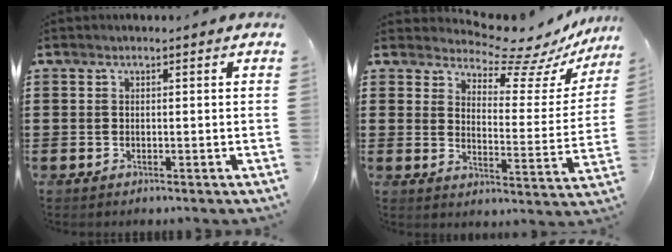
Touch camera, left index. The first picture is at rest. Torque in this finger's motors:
{"motor_torque": [-0.74, 0.79, -0.48, -0.21]}